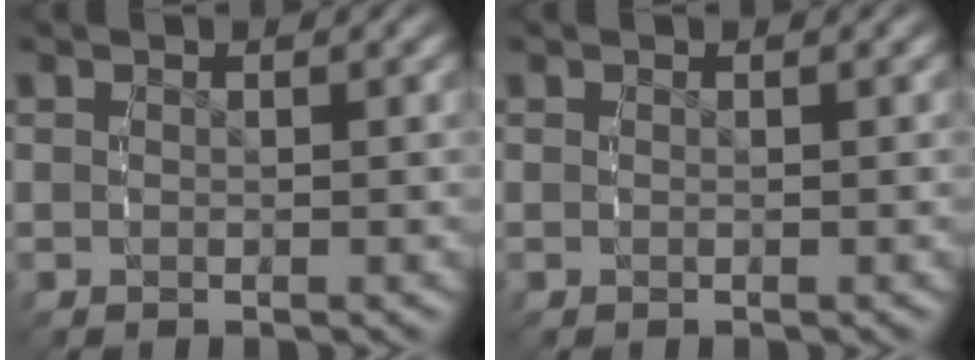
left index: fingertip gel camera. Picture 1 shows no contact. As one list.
[{"total": 0.0}]